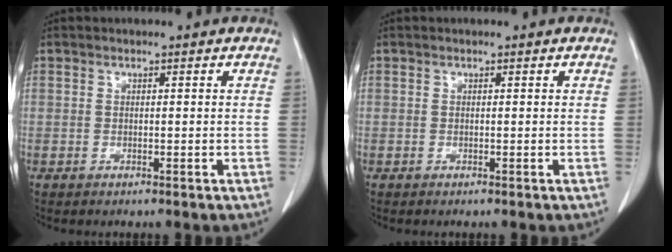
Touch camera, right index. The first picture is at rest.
{"total": 0.0}